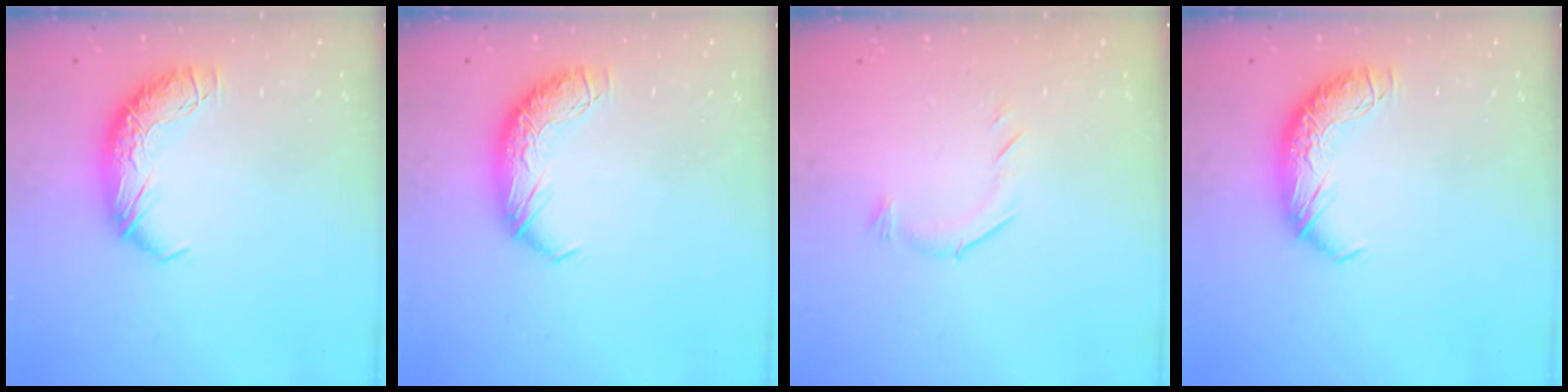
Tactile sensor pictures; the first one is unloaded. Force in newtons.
{"total": 0.0}
{"total": 6.7, "press": 6.6, "slide": 0.9}
{"total": 0.0}